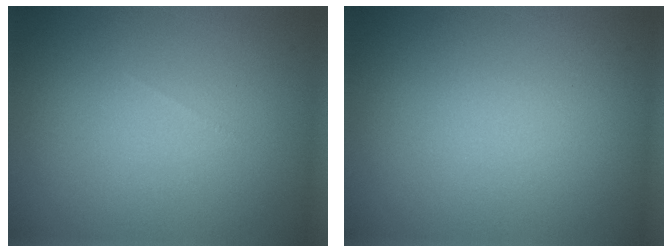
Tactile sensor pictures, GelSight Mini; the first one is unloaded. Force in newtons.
{"total": 0.0}